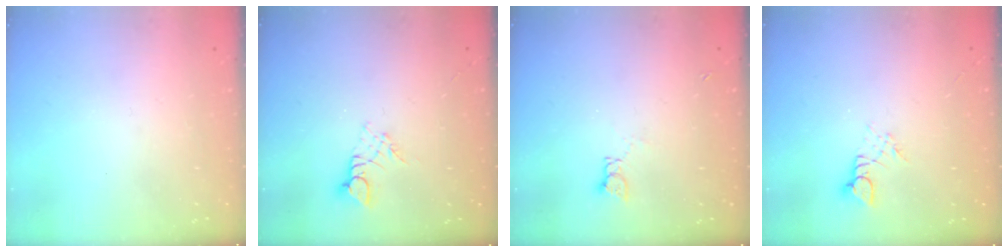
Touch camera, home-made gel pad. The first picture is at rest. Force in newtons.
{"total": 2.7, "press": 2.7, "slide": 0.3}
{"total": 2.0, "press": 2.0, "slide": 0.3}
{"total": 2.7, "press": 2.7, "slide": 0.3}